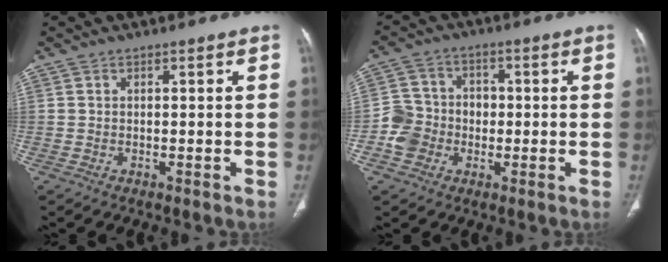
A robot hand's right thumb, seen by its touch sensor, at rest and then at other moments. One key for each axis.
{"total": 7.5, "fx": -1.8, "fy": 6.9, "fz": 2.3, "tx": -0.017, "ty": 0.028, "tz": -0.039}